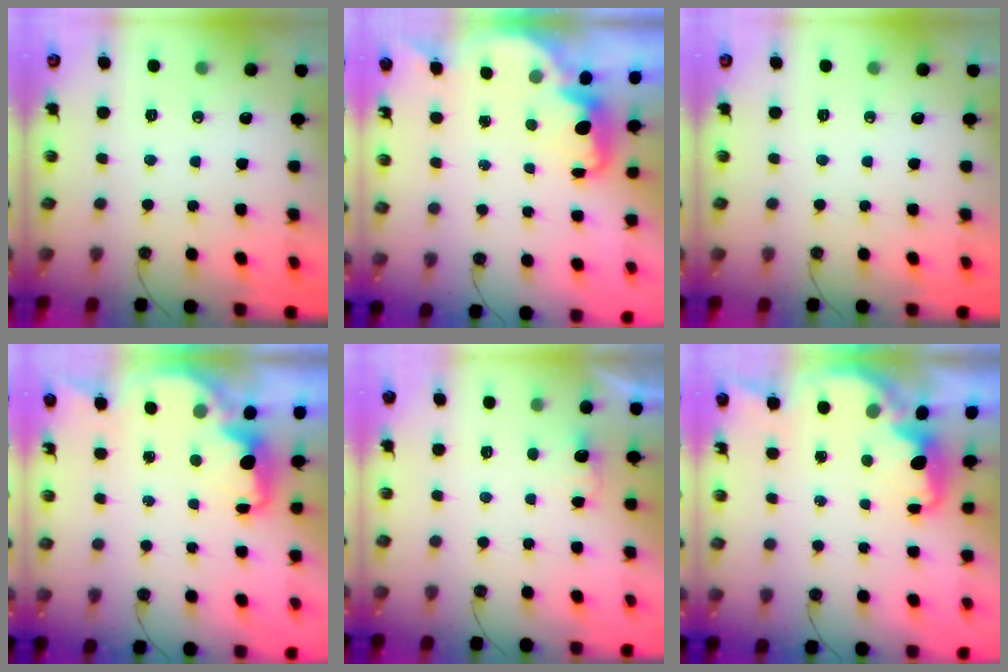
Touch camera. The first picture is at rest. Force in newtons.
{"total": 2.4, "press": 2.3, "slide": 0.6}
{"total": 0.0}
{"total": 2.5, "press": 2.4, "slide": 0.8}
{"total": 1.5, "press": 1.2, "slide": 0.8}
{"total": 2.3, "press": 2.1, "slide": 0.9}